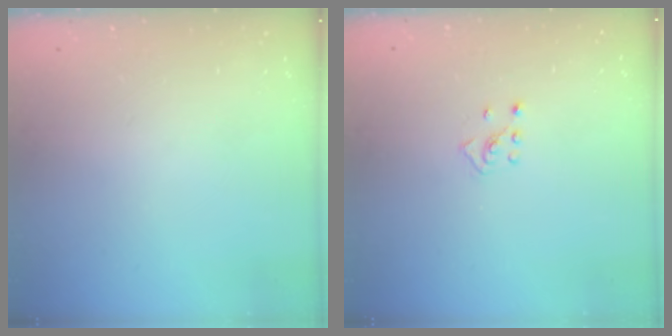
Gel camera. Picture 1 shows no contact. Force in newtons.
{"total": 2.5, "press": 2.4, "slide": 0.7}